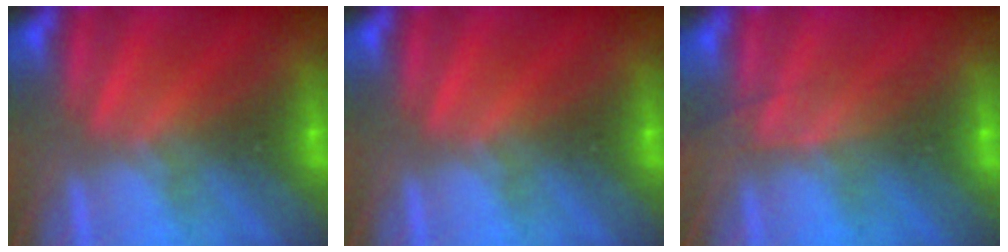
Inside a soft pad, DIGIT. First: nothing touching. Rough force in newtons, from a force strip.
{"total": 0.0}
{"total": 2.5}